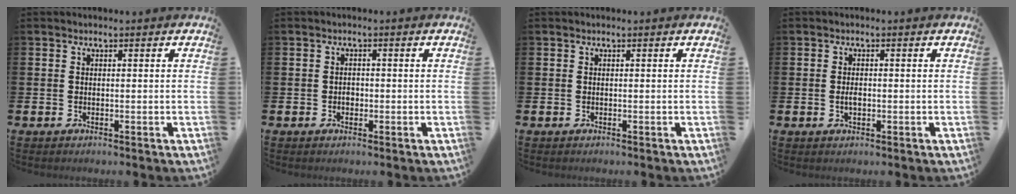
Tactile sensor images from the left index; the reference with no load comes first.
{"total": 1.1, "force": [-0.3, 0.9, 0.6], "torque": [-0.008, 0.004, -0.007]}
{"total": 0.0}
{"total": 1.4, "force": [-0.2, 0.8, 1.2], "torque": [-0.018, 0.002, -0.006]}